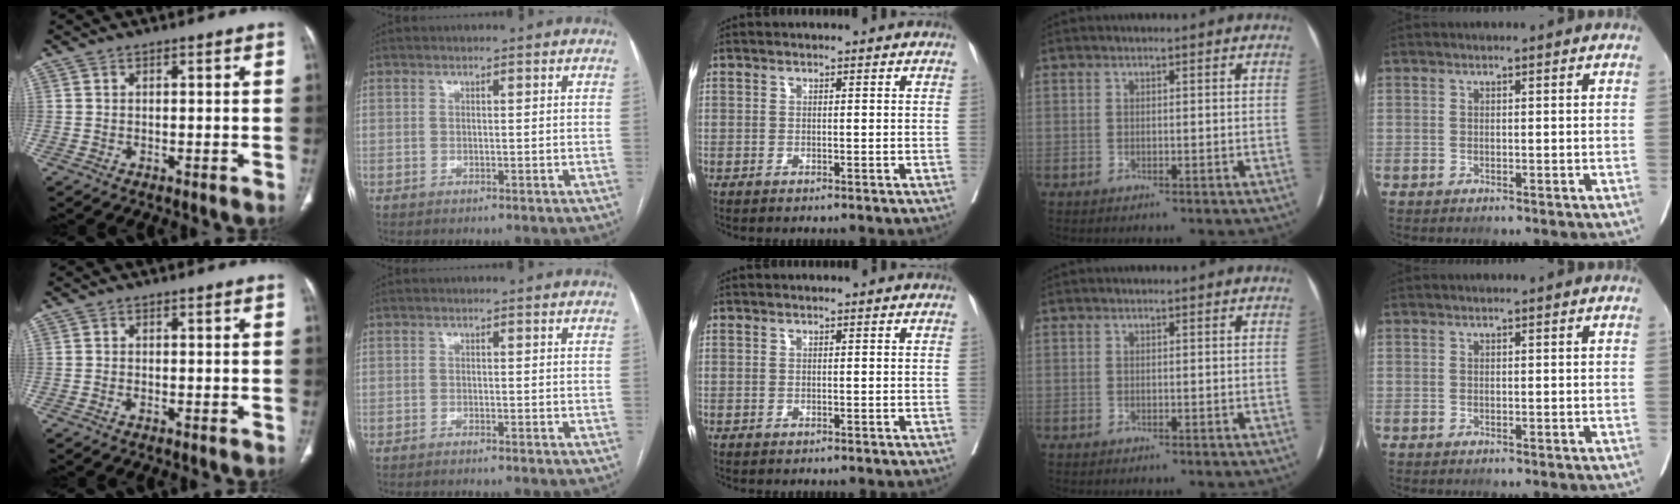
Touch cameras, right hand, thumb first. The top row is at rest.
{"thumb": {"total": 0.5, "force": [-0.3, 0.2, 0.3], "torque": [-0.009, 0.001, -0.007]}, "index": {"total": 1.0, "force": [-0.9, -0.1, 0.3], "torque": [-0.005, -0.001, -0.013]}}